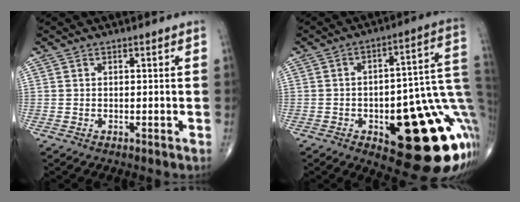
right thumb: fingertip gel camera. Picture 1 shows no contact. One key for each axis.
{"total": 25.1, "fx": -6.2, "fy": 9.2, "fz": 22.5, "tx": -0.228, "ty": 0.034, "tz": -0.066}